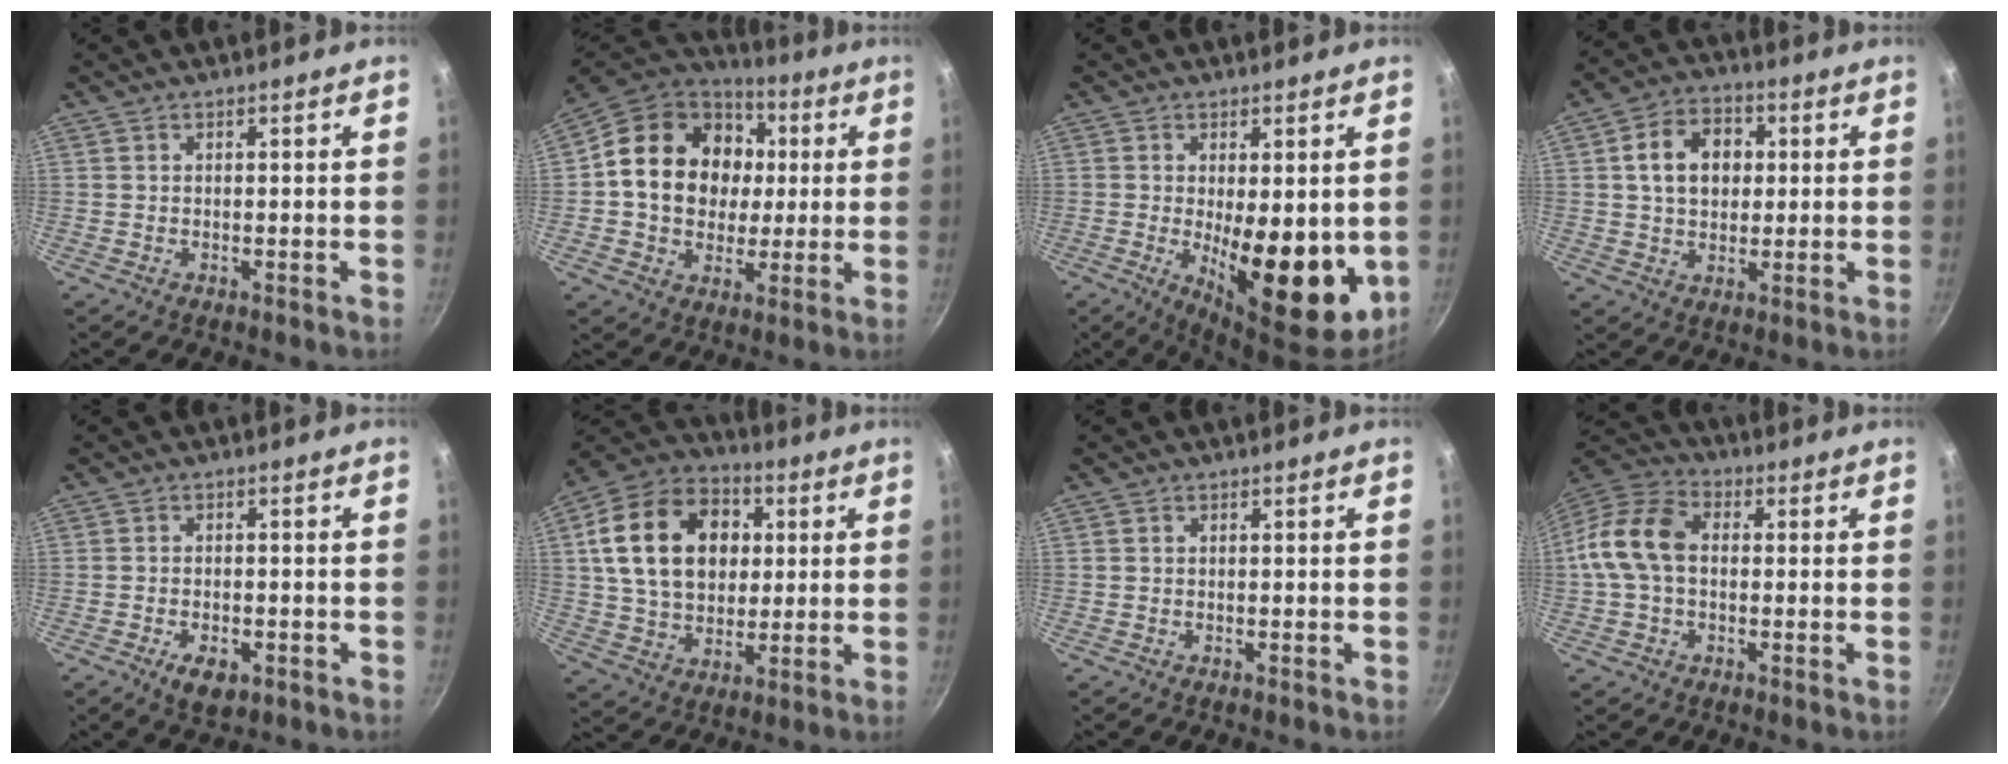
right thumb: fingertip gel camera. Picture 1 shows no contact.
{"total": 21.3, "force": [2.5, 17.2, 12.3], "torque": [-0.193, 0.025, 0.038]}
{"total": 14.5, "force": [-1.4, 5.6, 13.3], "torque": [-0.163, -0.020, -0.005]}
{"total": 10.6, "force": [1.9, 8.0, 6.7], "torque": [-0.087, 0.015, 0.023]}
{"total": 5.0, "force": [-2.2, 2.6, 3.6], "torque": [-0.057, 0.006, -0.031]}
{"total": 21.5, "force": [4.2, 15.7, 14.0], "torque": [-0.219, 0.013, 0.068]}
{"total": 0.0}
{"total": 12.3, "force": [0.4, 8.6, 8.8], "torque": [-0.156, 0.033, -0.011]}